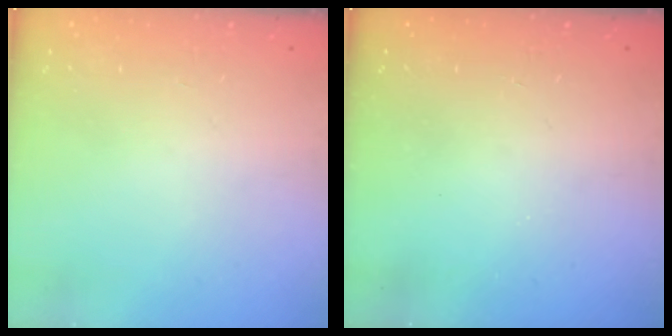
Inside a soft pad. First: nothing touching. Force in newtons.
{"total": 0.0}